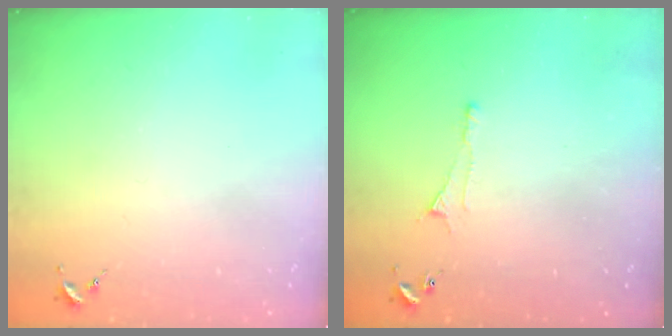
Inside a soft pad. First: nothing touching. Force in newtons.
{"total": 3.2, "press": 3.2, "slide": 0.5}